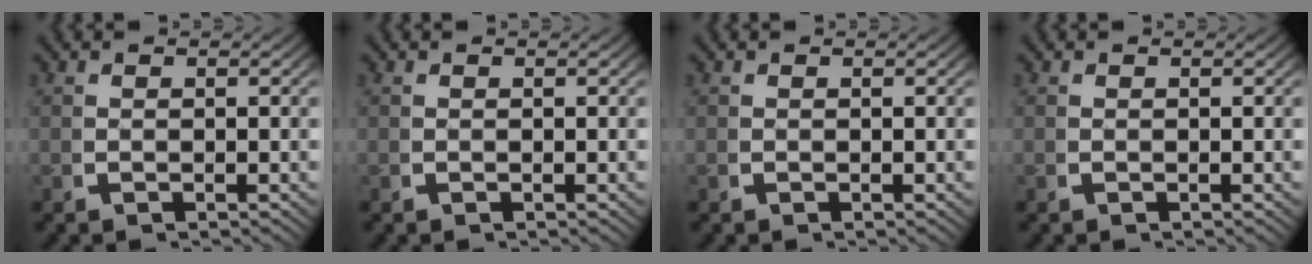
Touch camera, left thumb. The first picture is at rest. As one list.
[{"total": 0.0}, {"total": 0.0}, {"total": 0.0}]